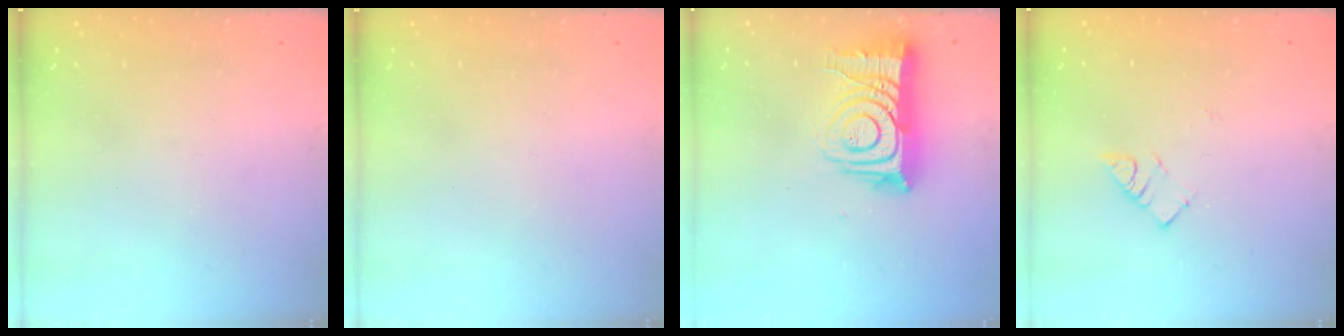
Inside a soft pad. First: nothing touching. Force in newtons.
{"total": 1.6, "press": 1.6, "slide": 0.1}
{"total": 14.2, "press": 14.2, "slide": 1.2}
{"total": 3.6, "press": 3.5, "slide": 0.5}